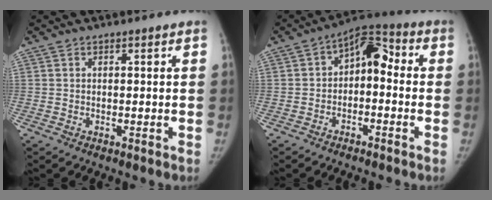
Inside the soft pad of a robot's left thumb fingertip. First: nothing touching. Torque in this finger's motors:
{"motor_torque": [-0.14, 0.38, 0.06, 0.03, 0.00]}